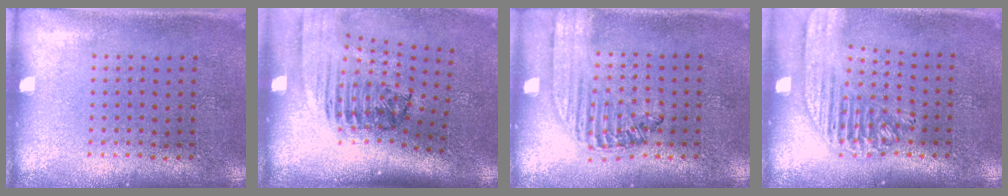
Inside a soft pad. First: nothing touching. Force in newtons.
{"total": 2.5, "press": 1.7, "slide": 1.8}
{"total": 1.5, "press": 1.3, "slide": 0.7}
{"total": 1.9, "press": 1.7, "slide": 0.9}